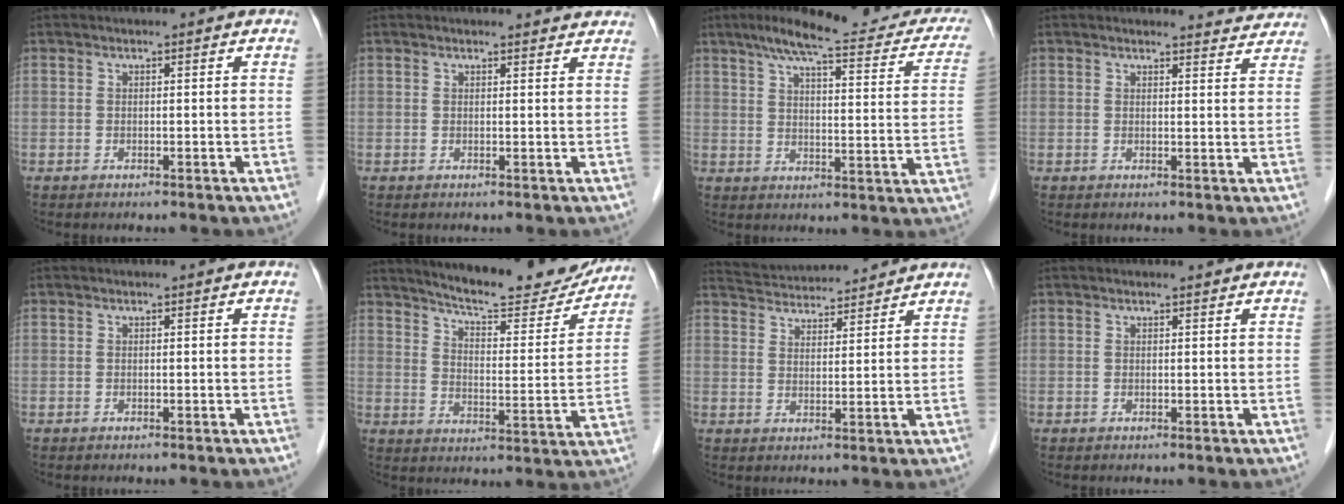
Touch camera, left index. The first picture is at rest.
{"total": 3.1, "force": [3.0, 0.5, 0.3], "torque": [-0.008, -0.001, 0.023]}
{"total": 23.1, "force": [19.2, 3.9, 12.2], "torque": [-0.163, 0.001, 0.233]}
{"total": 4.2, "force": [4.2, 0.6, -0.3], "torque": [0.003, -0.014, 0.031]}
{"total": 0.0}
{"total": 18.0, "force": [16.7, 2.5, 6.3], "torque": [-0.091, -0.034, 0.222]}
{"total": 11.4, "force": [11.0, 1.4, 2.7], "torque": [-0.052, 0.027, 0.166]}
{"total": 1.2, "force": [1.2, 0.1, 0.2], "torque": [-0.011, 0.003, 0.015]}